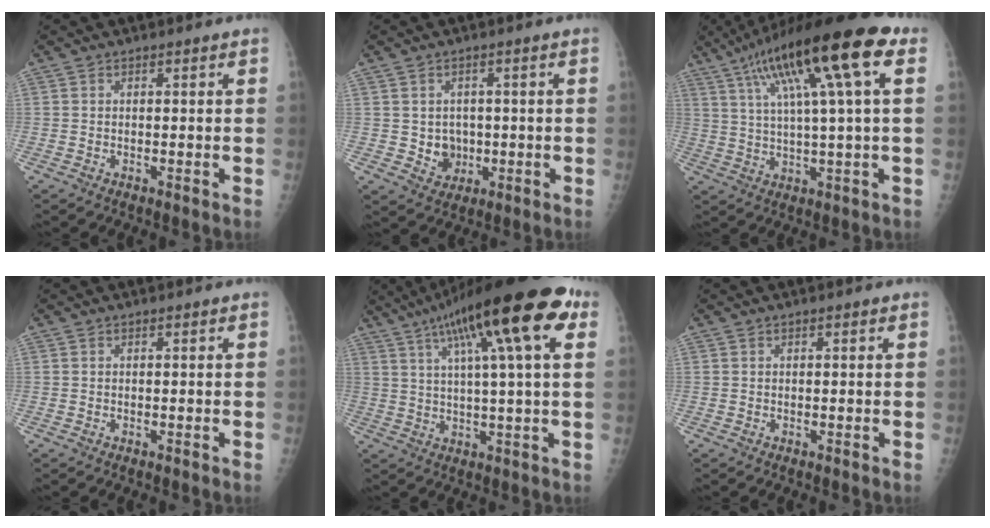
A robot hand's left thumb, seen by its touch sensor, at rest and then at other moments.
{"total": 4.9, "force": [-0.3, 4.3, 2.2], "torque": [-0.005, 0.003, 0.003]}
{"total": 19.7, "force": [8.2, 2.7, 17.7], "torque": [-0.300, 0.013, 0.130]}
{"total": 0.0}
{"total": 21.2, "force": [9.6, 4.0, 18.5], "torque": [-0.291, 0.013, 0.143]}
{"total": 0.6, "force": [0.2, 0.1, 0.5], "torque": [-0.009, 0.001, 0.002]}